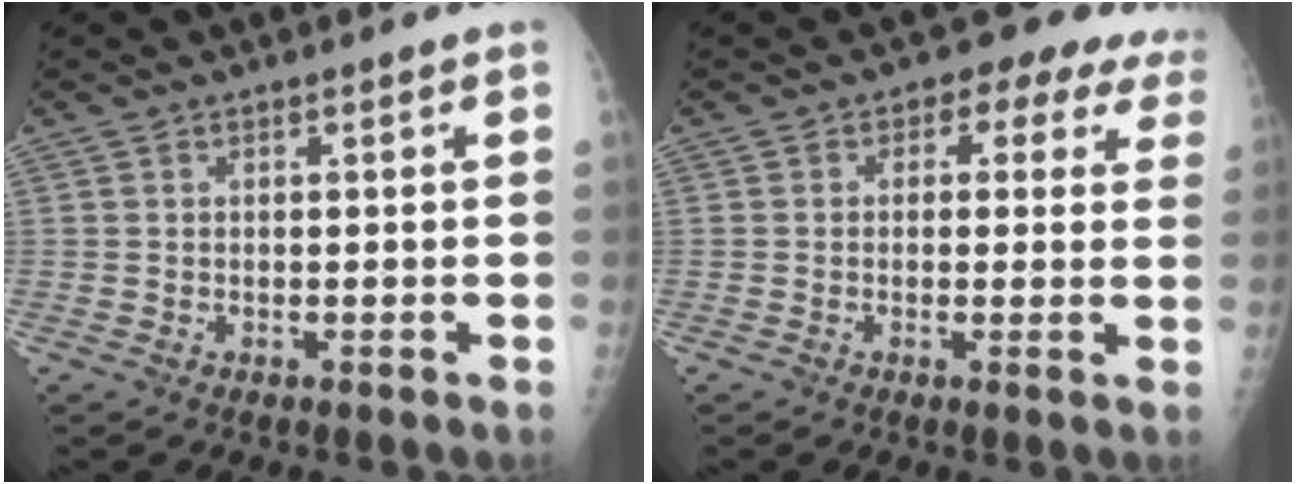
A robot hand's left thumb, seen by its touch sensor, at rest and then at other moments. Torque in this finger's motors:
{"motor_torque": [-0.17, -0.07, 0.06, 0.05, -0.01]}